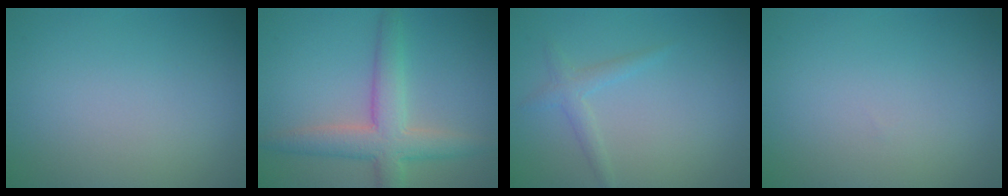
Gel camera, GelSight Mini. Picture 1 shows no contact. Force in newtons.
{"total": 5.2, "press": 5.1, "slide": 0.3}
{"total": 1.5, "press": 1.5, "slide": 0.0}
{"total": 0.0}